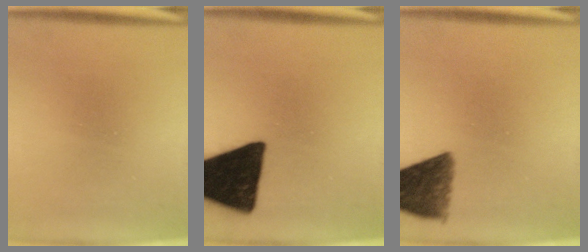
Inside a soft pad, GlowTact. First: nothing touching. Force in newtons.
{"total": 18.0}
{"total": 9.3}